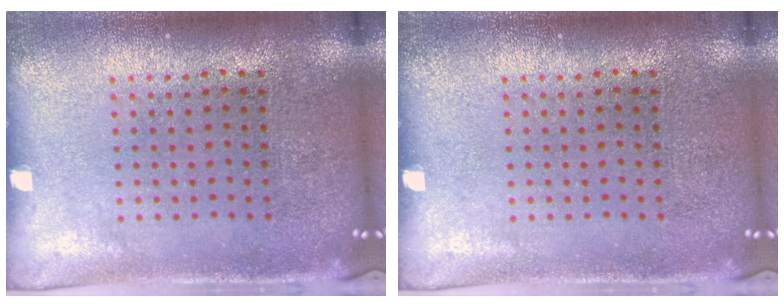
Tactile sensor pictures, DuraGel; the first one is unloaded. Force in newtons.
{"total": 0.0}